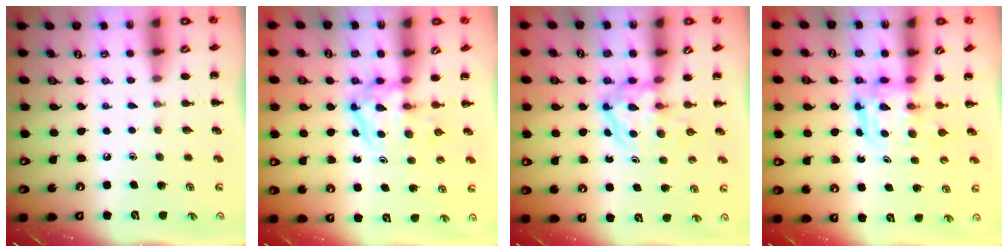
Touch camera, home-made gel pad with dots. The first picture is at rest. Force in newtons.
{"total": 3.8, "press": 3.8, "slide": 0.4}
{"total": 3.8, "press": 3.8, "slide": 0.5}
{"total": 3.1, "press": 3.1, "slide": 0.2}